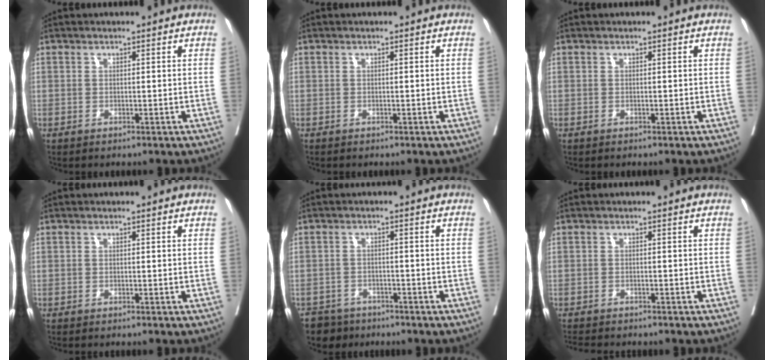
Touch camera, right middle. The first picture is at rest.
{"total": 0.0}
{"total": 0.0}
{"total": 0.7, "force": [-0.7, -0.2, 0.2], "torque": [-0.001, 0.000, -0.014]}
{"total": 4.8, "force": [-4.0, 2.7, -0.3], "torque": [0.008, 0.000, -0.069]}
{"total": 5.6, "force": [-5.1, 1.1, 2.1], "torque": [-0.034, -0.010, -0.079]}